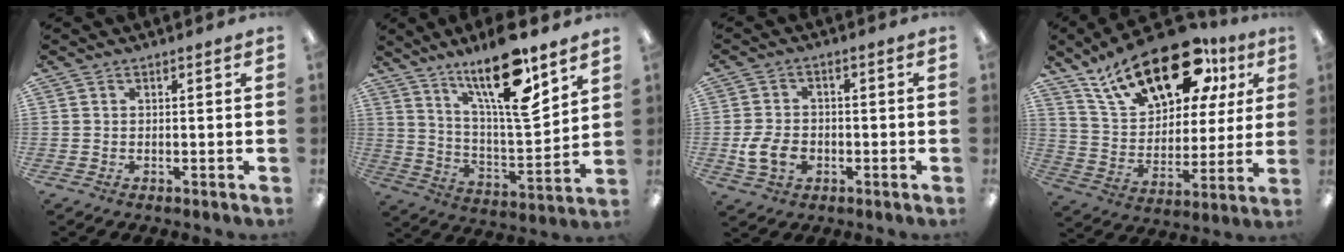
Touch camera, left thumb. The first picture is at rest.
{"total": 18.8, "force": [13.2, 4.6, 12.6], "torque": [-0.217, -0.074, 0.214]}
{"total": 7.2, "force": [-2.1, 5.2, 4.4], "torque": [-0.087, 0.009, -0.039]}
{"total": 23.3, "force": [14.8, 10.9, 14.3], "torque": [-0.240, -0.065, 0.257]}